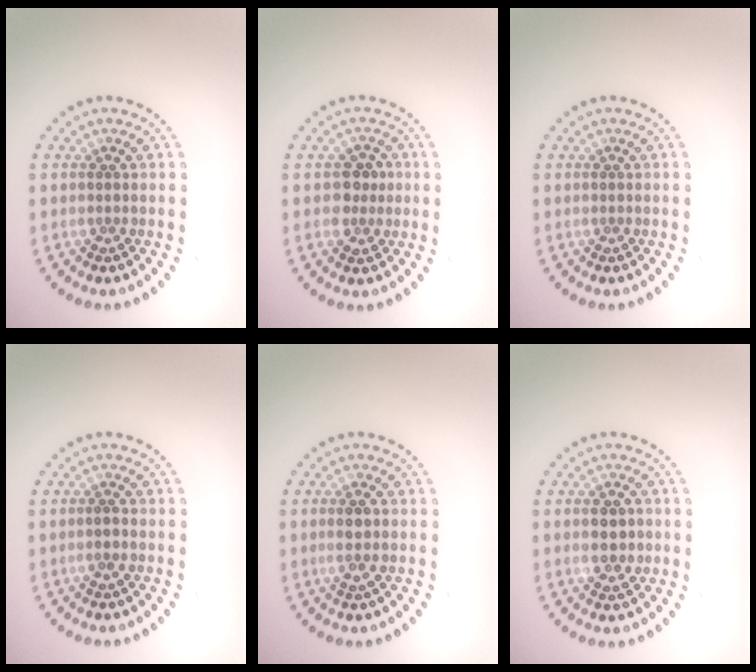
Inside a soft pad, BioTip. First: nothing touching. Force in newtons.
{"total": 2.4, "press": 2.3, "slide": 0.6}
{"total": 0.0}
{"total": 0.7, "press": 0.5, "slide": 0.5}
{"total": 1.3, "press": 1.2, "slide": 0.6}
{"total": 2.2, "press": 2.1, "slide": 0.1}